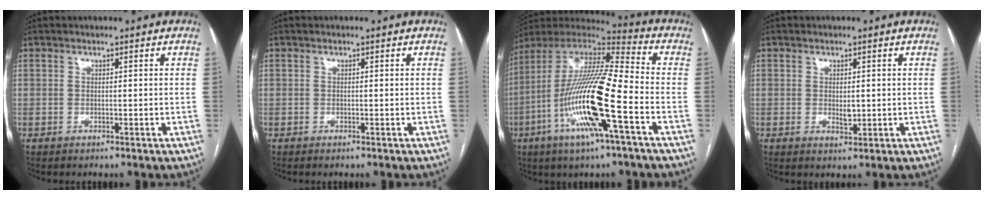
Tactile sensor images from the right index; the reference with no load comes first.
{"total": 0.0}
{"total": 20.5, "force": [-6.4, 1.8, 19.4], "torque": [-0.393, -0.017, -0.123]}
{"total": 2.1, "force": [0.0, 1.0, 1.9], "torque": [-0.031, -0.004, 0.003]}